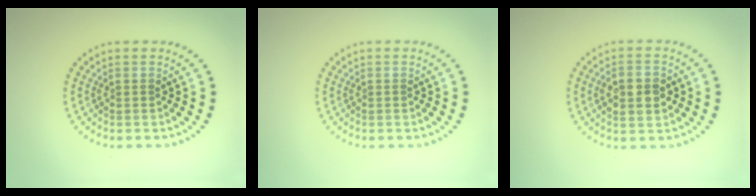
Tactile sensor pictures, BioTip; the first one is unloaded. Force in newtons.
{"total": 0.0}
{"total": 3.9, "press": 3.9, "slide": 0.3}